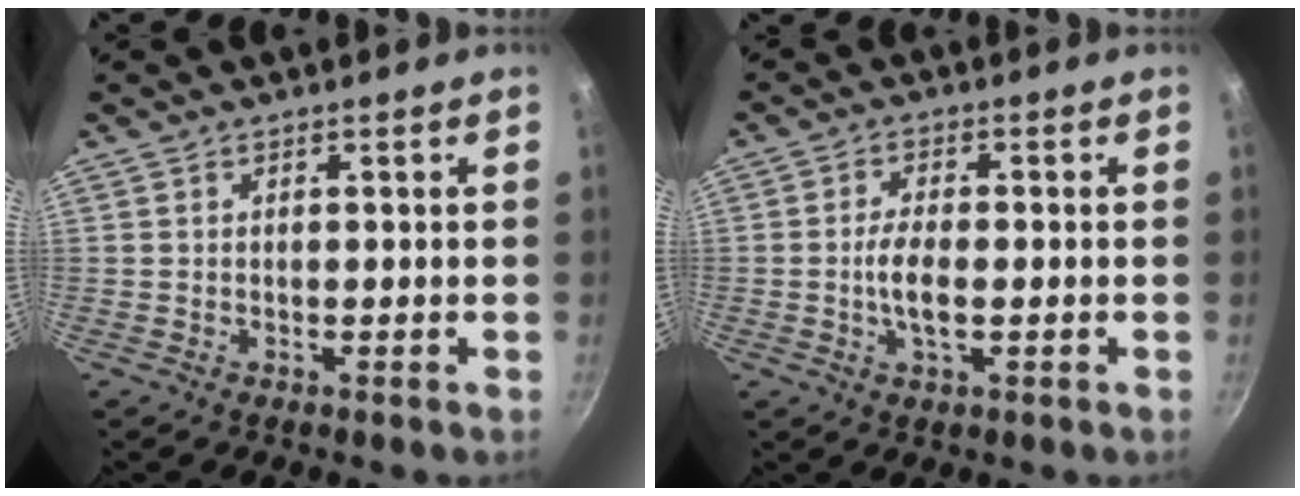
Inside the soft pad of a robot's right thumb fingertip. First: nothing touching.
{"total": 5.2, "force": [-0.9, 2.3, 4.6], "torque": [-0.089, 0.003, -0.018]}